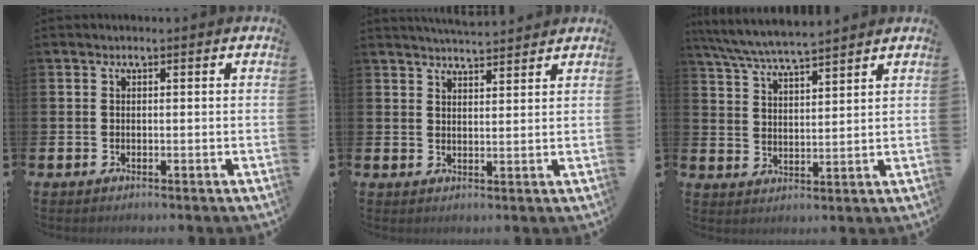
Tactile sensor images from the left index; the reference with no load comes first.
{"total": 4.1, "force": [4.1, 0.1, 0.4], "torque": [-0.010, -0.021, 0.073]}
{"total": 6.4, "force": [6.1, 0.3, 1.8], "torque": [-0.055, -0.030, 0.108]}